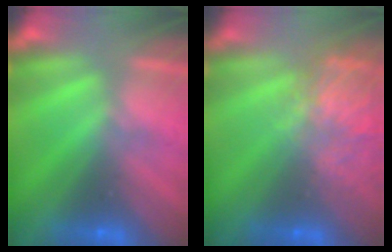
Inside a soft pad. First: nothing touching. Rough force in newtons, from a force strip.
{"total": 7.8}